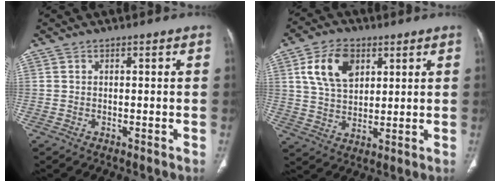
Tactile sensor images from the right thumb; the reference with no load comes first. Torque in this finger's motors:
{"motor_torque": [-0.83, 0.88, 0.29, -0.02, 0.14]}